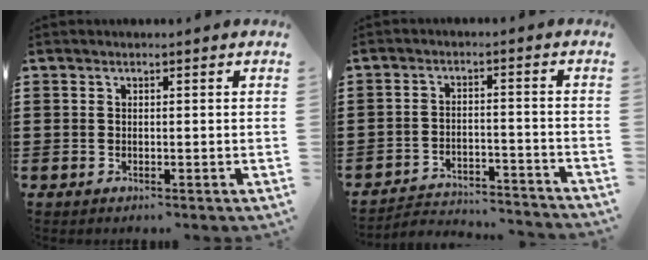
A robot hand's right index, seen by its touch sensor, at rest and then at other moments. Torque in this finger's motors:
{"motor_torque": [-2.14, 0.00, -0.16, -0.21]}